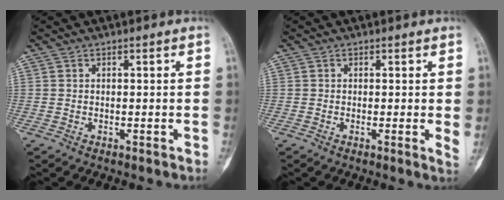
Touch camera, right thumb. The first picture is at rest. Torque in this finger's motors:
{"motor_torque": [0.06, 0.37, 0.34, -0.21, 0.06]}